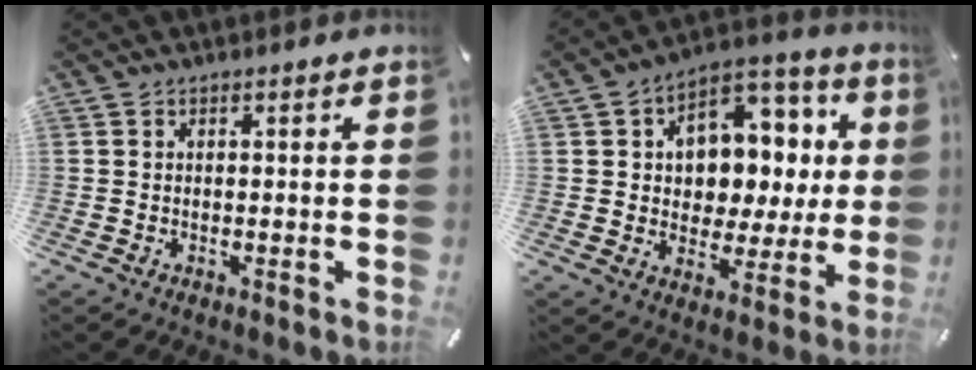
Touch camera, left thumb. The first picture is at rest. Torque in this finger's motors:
{"motor_torque": [0.51, 0.86, 0.93, 0.55, 0.16]}